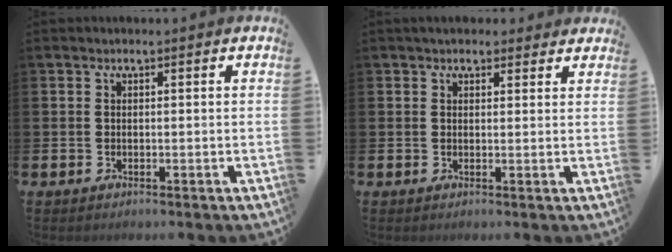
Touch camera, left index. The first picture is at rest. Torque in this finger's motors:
{"motor_torque": [1.01, -1.12, 0.04, 0.06]}